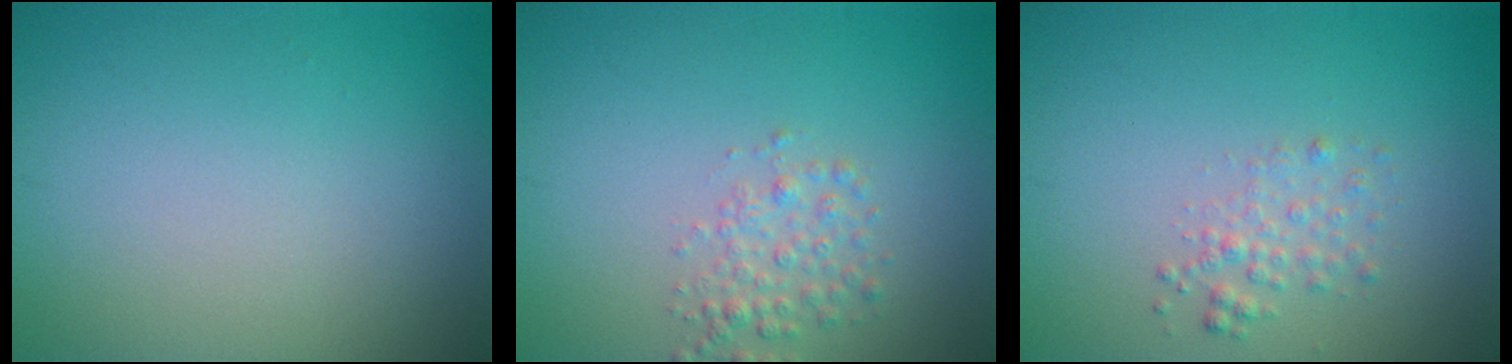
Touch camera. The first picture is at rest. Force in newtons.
{"total": 2.0, "press": 2.0, "slide": 0.1}
{"total": 1.5, "press": 1.5, "slide": 0.0}